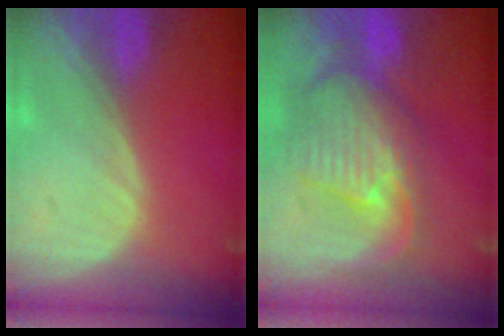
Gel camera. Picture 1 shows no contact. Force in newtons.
{"total": 11.0, "press": 9.6, "slide": 5.4}